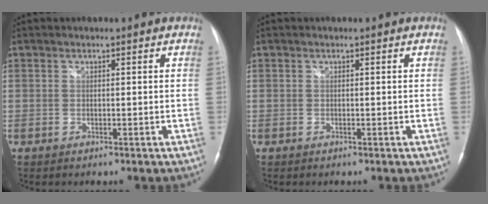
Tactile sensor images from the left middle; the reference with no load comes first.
{"total": 0.0}